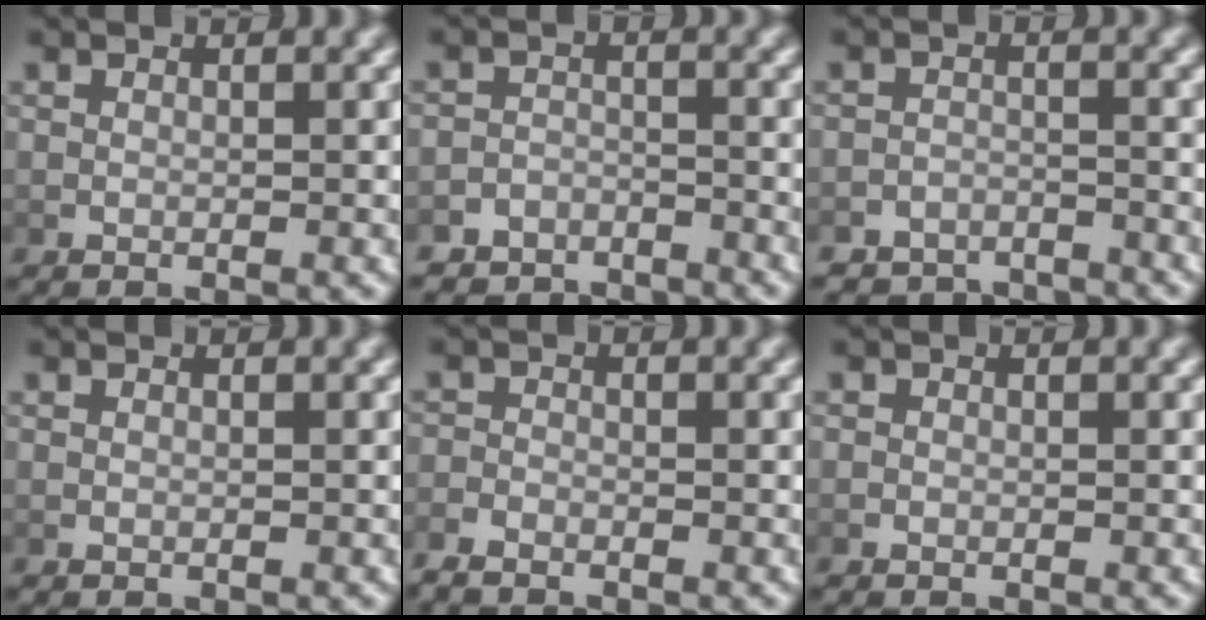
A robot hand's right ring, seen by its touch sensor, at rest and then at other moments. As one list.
[{"total": 5.3, "force": [-5.0, 1.7, 0.0], "torque": [0.011, -0.017, -0.084]}, {"total": 5.7, "force": [-5.5, 1.6, 0.1], "torque": [0.013, -0.017, -0.091]}, {"total": 0.0}, {"total": 1.7, "force": [-1.6, 0.4, 0.2], "torque": [-0.005, -0.007, -0.032]}, {"total": 0.0}]